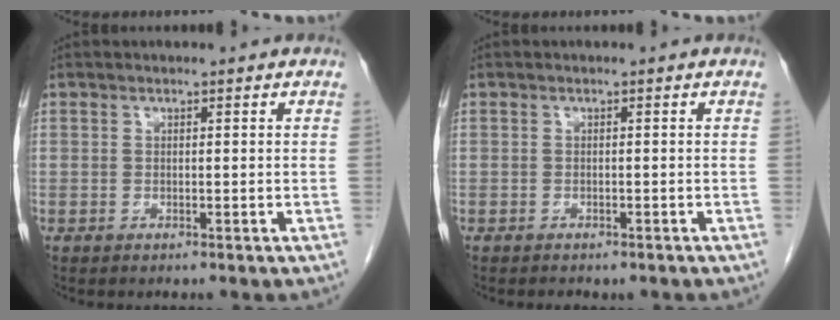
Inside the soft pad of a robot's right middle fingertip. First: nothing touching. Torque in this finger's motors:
{"motor_torque": [0.01, -0.01, 0.00, 0.01]}